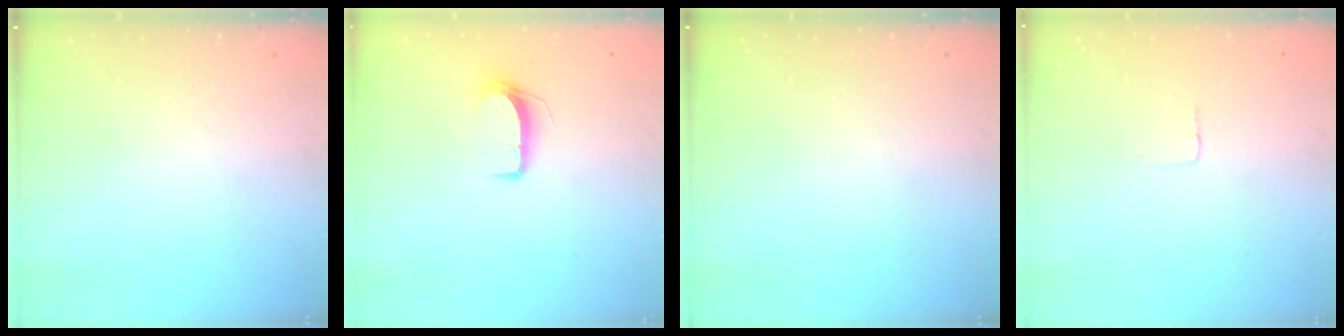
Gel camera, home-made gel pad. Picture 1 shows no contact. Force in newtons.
{"total": 7.0, "press": 7.0, "slide": 0.6}
{"total": 0.0}
{"total": 2.4, "press": 2.4, "slide": 0.1}